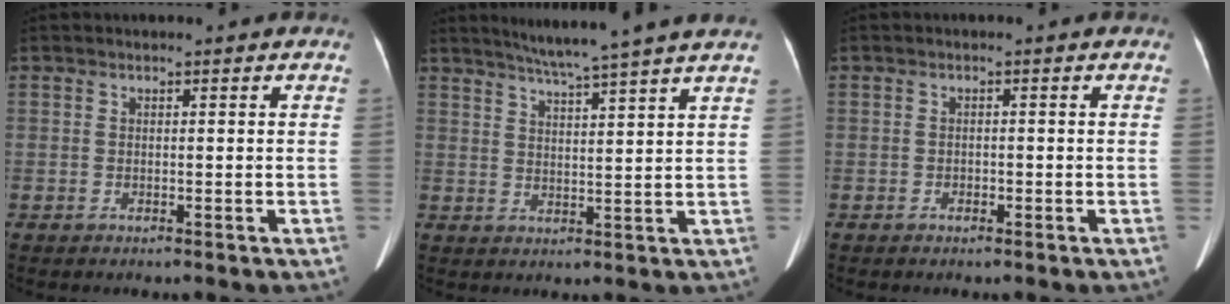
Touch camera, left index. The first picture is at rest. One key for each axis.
{"total": 10.3, "fx": 8.6, "fy": -1.8, "fz": 5.3, "tx": -0.083, "ty": 0.007, "tz": 0.115}
{"total": 0.8, "fx": -0.6, "fy": 0.5, "fz": 0.3, "tx": -0.006, "ty": 0.002, "tz": -0.009}